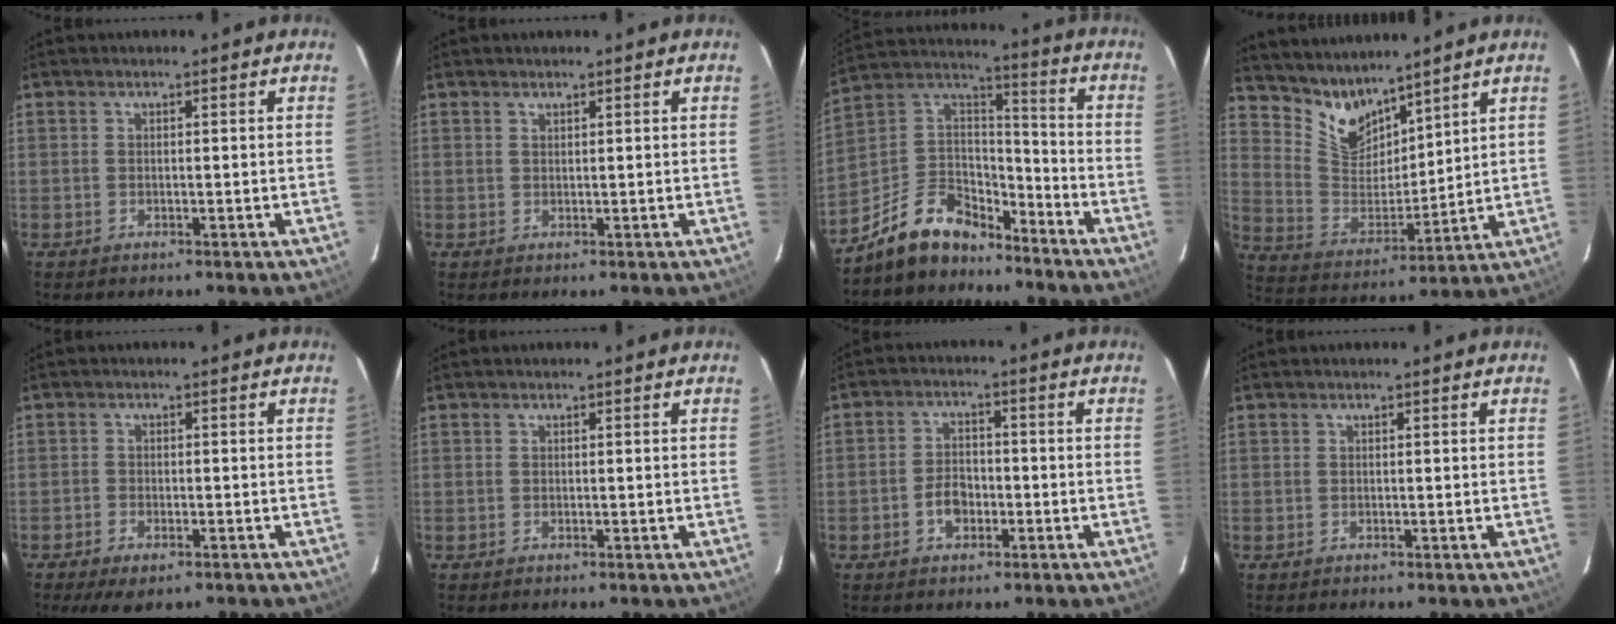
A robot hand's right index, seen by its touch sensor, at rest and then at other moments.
{"total": 0.5, "force": [0.5, 0.2, 0.1], "torque": [-0.002, 0.001, 0.010]}
{"total": 14.9, "force": [-11.5, 7.5, 5.8], "torque": [-0.146, 0.043, -0.196]}
{"total": 10.1, "force": [8.7, 4.2, 2.9], "torque": [-0.063, -0.006, 0.181]}
{"total": 5.9, "force": [-4.1, 2.5, 3.4], "torque": [-0.086, -0.020, -0.068]}
{"total": 0.0}
{"total": 4.7, "force": [-2.0, 3.3, 2.8], "torque": [-0.057, 0.011, -0.032]}
{"total": 0.0}